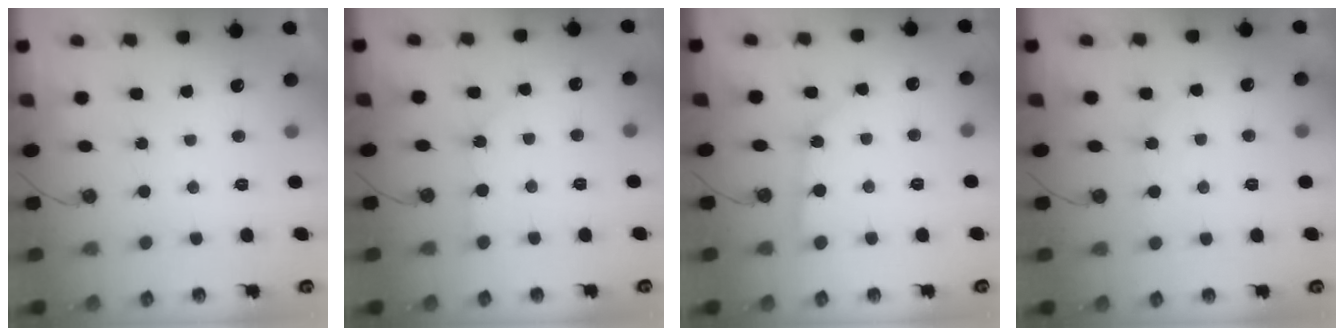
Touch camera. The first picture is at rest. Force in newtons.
{"total": 1.7, "press": 1.6, "slide": 0.3}
{"total": 3.2, "press": 3.2, "slide": 0.2}
{"total": 3.5, "press": 3.5, "slide": 0.6}